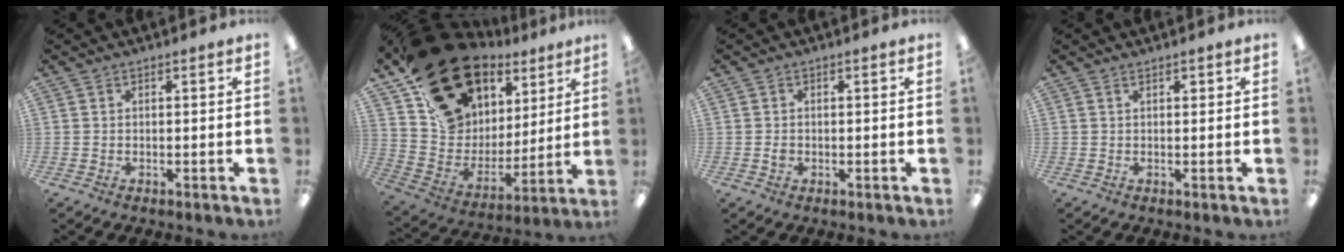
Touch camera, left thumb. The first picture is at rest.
{"total": 23.0, "force": [15.3, 14.2, 9.7], "torque": [-0.166, -0.089, 0.292]}
{"total": 1.5, "force": [-0.2, 1.3, 0.6], "torque": [-0.010, 0.005, -0.006]}
{"total": 0.8, "force": [0.6, 0.4, 0.4], "torque": [-0.008, 0.002, 0.011]}